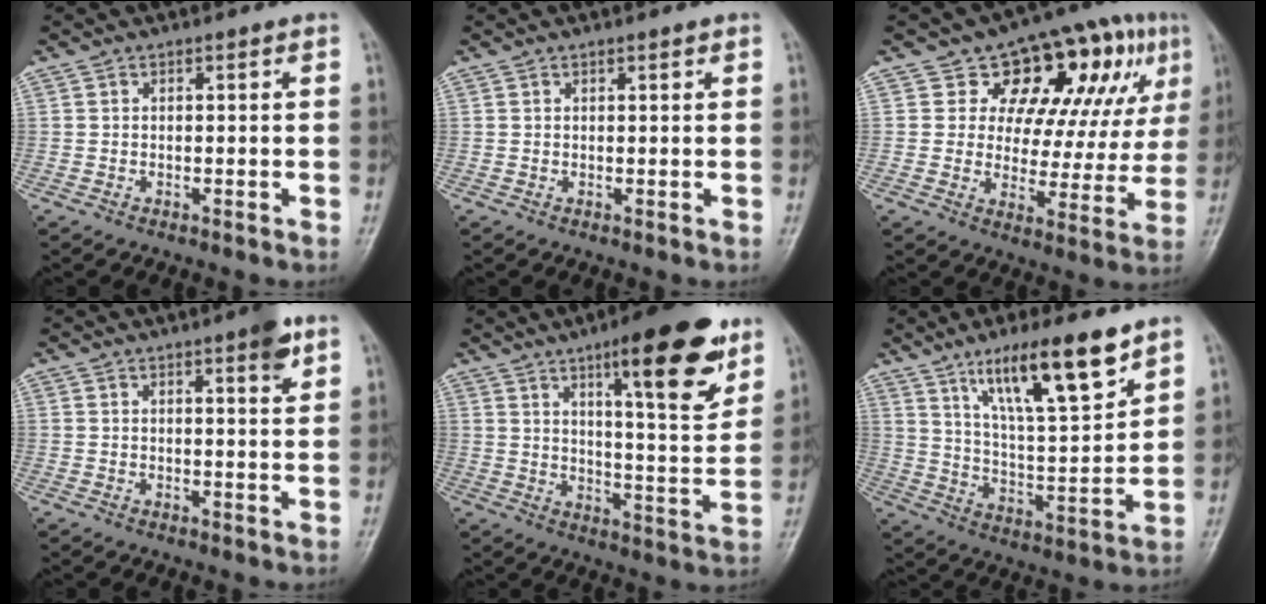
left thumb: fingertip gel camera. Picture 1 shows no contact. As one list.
[{"total": 0.8, "force": [0.6, 0.2, 0.6], "torque": [-0.007, -0.001, 0.009]}, {"total": 18.5, "force": [8.2, 10.2, 13.1], "torque": [-0.114, -0.008, 0.112]}, {"total": 4.7, "force": [2.8, 0.9, 3.7], "torque": [-0.046, -0.013, 0.034]}, {"total": 18.1, "force": [10.5, 4.5, 14.1], "torque": [-0.171, -0.054, 0.154]}, {"total": 16.0, "force": [10.2, 3.2, 11.9], "torque": [-0.188, -0.052, 0.186]}]